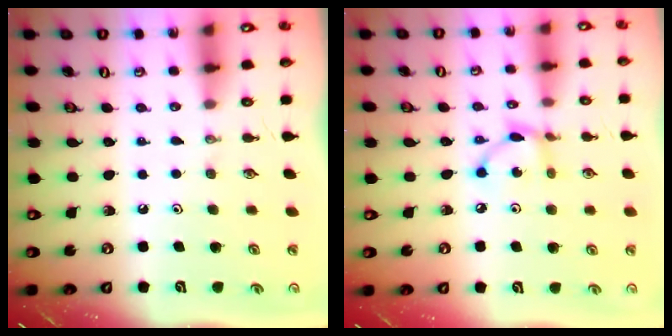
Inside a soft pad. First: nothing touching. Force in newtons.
{"total": 6.7, "press": 6.7, "slide": 0.2}